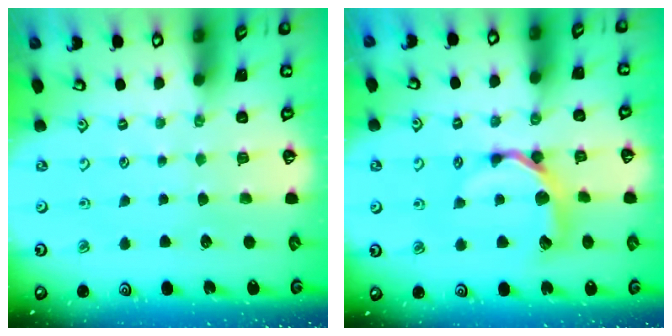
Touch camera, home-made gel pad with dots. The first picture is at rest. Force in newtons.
{"total": 10.6, "press": 10.6, "slide": 1.3}